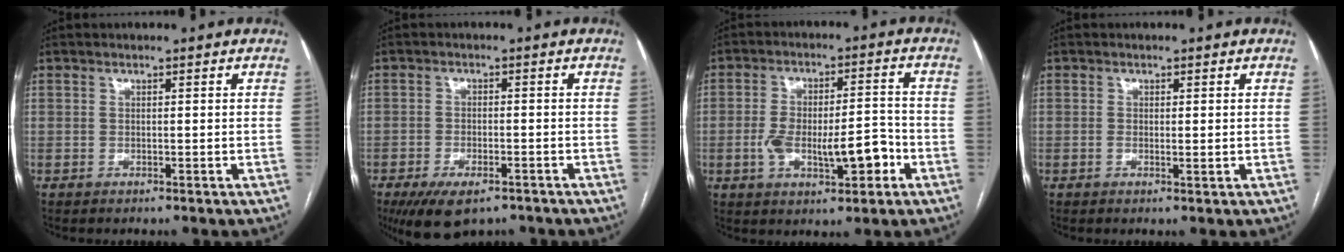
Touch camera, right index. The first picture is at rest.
{"total": 7.9, "force": [-5.5, 3.3, 4.6], "torque": [-0.077, -0.008, -0.088]}
{"total": 10.7, "force": [-3.3, 4.0, 9.4], "torque": [-0.156, 0.023, -0.043]}
{"total": 1.2, "force": [-0.1, 0.4, 1.1], "torque": [-0.021, -0.003, 0.000]}